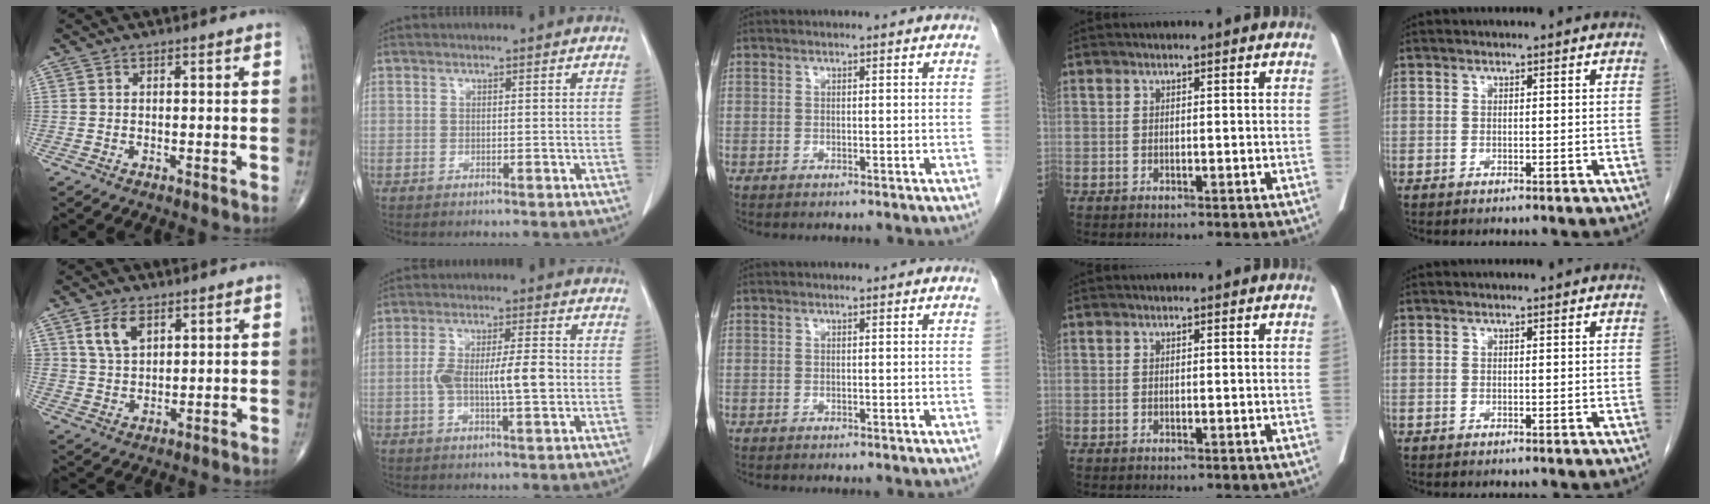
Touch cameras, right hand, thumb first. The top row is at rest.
{"thumb": {"total": 6.0, "force": [2.9, 3.7, 3.8], "torque": [-0.062, -0.014, 0.059]}, "index": {"total": 8.1, "force": [-0.6, 1.9, 7.9], "torque": [-0.145, 0.011, -0.007]}}